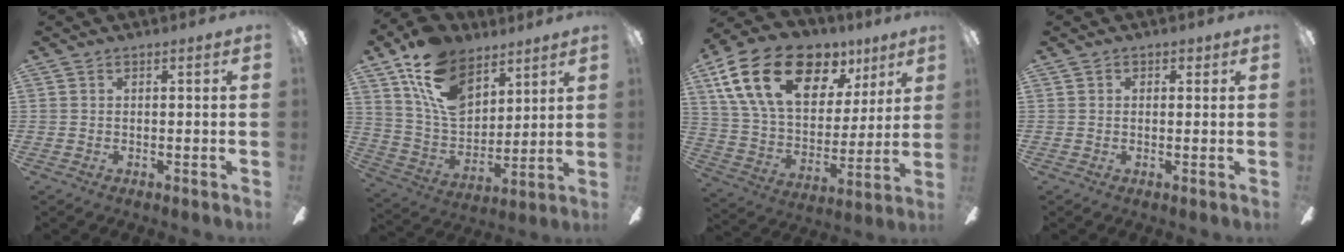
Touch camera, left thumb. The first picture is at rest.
{"total": 17.9, "force": [10.4, 10.8, 9.8], "torque": [-0.191, -0.040, 0.196]}
{"total": 24.1, "force": [12.2, 14.6, 14.9], "torque": [-0.264, -0.045, 0.219]}
{"total": 1.2, "force": [0.4, 0.9, 0.6], "torque": [-0.003, 0.003, 0.004]}